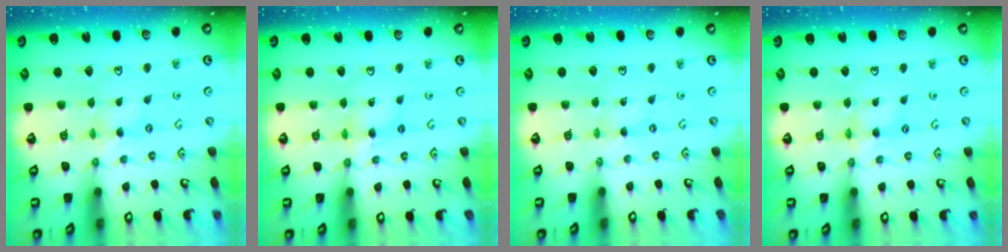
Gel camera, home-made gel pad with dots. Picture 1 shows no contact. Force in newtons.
{"total": 3.9, "press": 3.9, "slide": 0.4}
{"total": 0.0}
{"total": 4.4, "press": 4.4, "slide": 0.4}